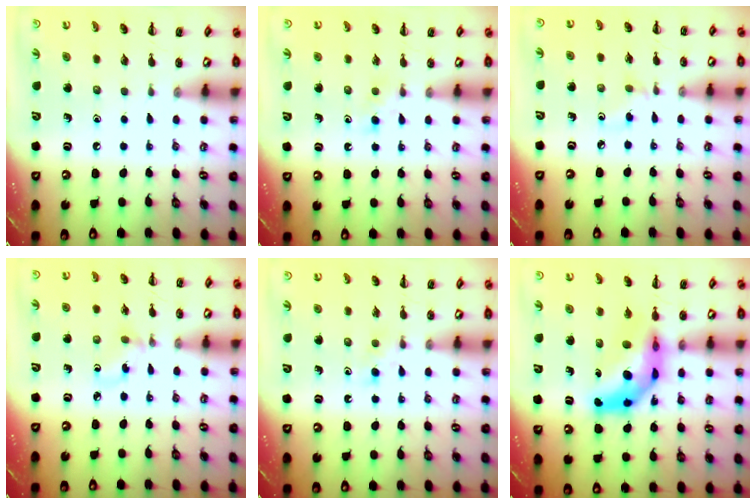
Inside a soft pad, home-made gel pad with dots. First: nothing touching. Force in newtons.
{"total": 2.7, "press": 2.5, "slide": 1.0}
{"total": 2.6, "press": 2.4, "slide": 1.1}
{"total": 3.1, "press": 2.9, "slide": 1.2}
{"total": 2.7, "press": 2.5, "slide": 1.0}
{"total": 9.4, "press": 9.0, "slide": 2.9}